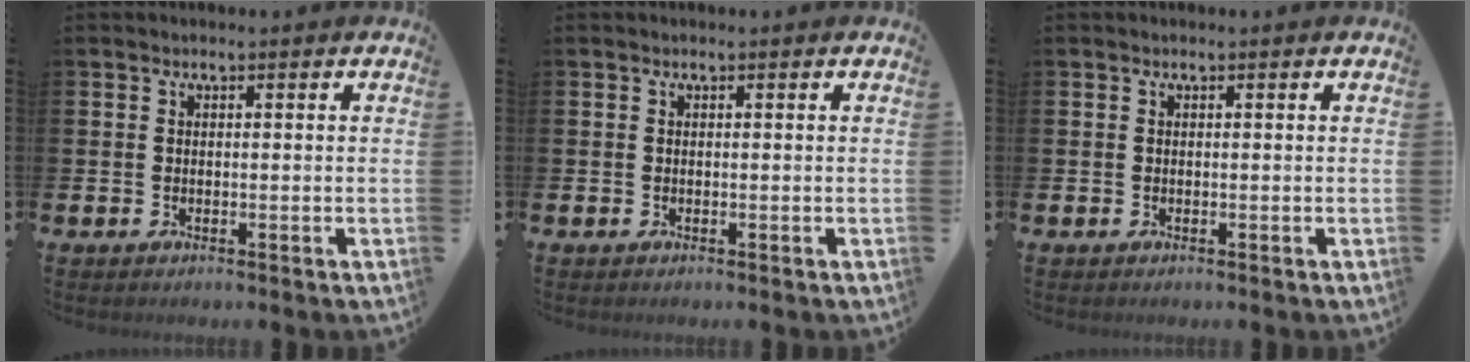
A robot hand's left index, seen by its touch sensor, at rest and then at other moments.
{"total": 0.0}
{"total": 0.0}